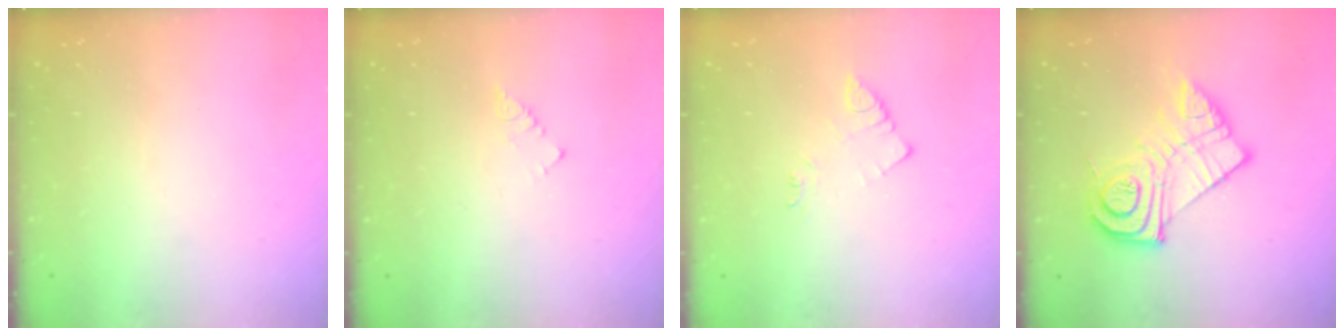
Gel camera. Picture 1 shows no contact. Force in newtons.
{"total": 3.0, "press": 2.9, "slide": 0.4}
{"total": 2.6, "press": 2.6, "slide": 0.3}
{"total": 16.7, "press": 16.7, "slide": 0.7}